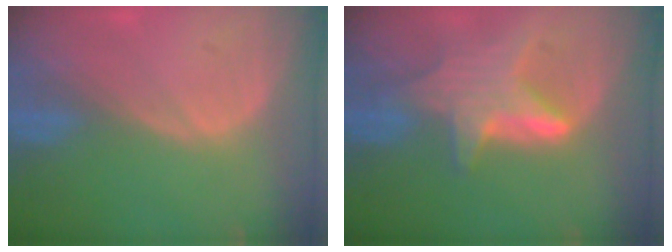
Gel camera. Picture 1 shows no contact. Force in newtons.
{"total": 6.8, "press": 6.8, "slide": 0.1}